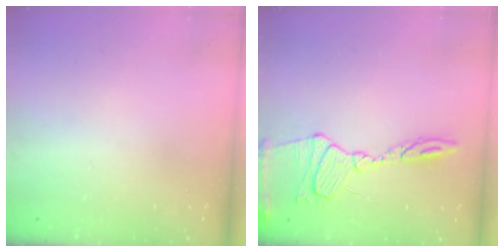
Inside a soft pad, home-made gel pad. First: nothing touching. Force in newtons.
{"total": 13.4, "press": 13.4, "slide": 1.1}